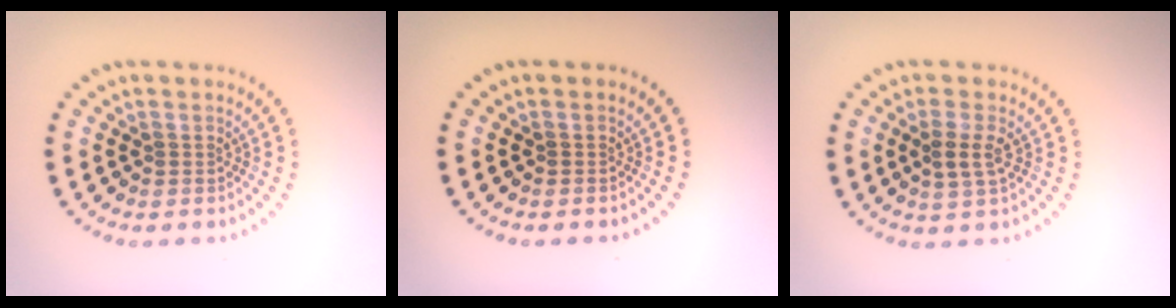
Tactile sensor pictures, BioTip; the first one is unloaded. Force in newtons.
{"total": 0.0}
{"total": 2.1, "press": 2.0, "slide": 0.7}